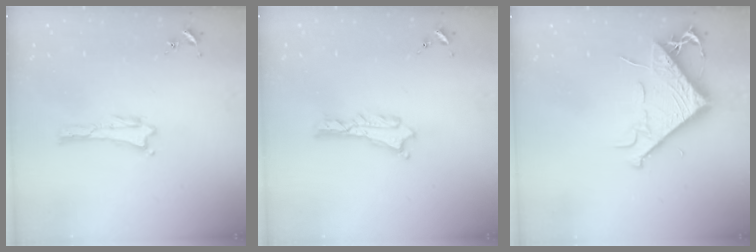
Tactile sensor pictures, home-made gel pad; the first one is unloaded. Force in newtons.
{"total": 0.7, "press": 0.6, "slide": 0.2}
{"total": 8.5, "press": 8.4, "slide": 1.1}